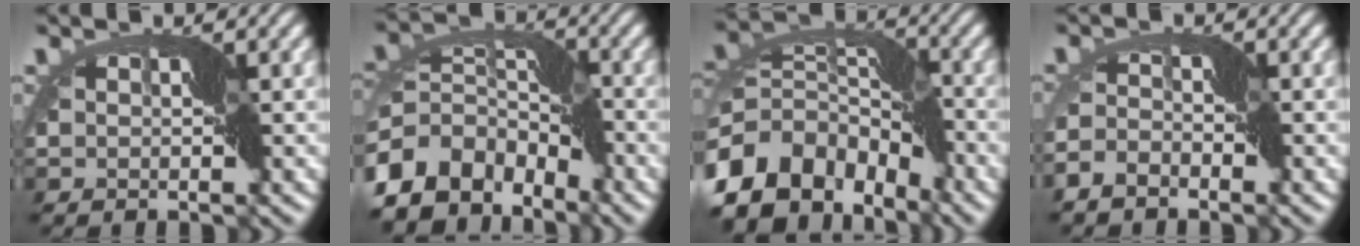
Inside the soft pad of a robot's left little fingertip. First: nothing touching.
{"total": 11.0, "force": [-5.7, 7.2, 5.9], "torque": [-0.124, 0.010, -0.120]}
{"total": 14.0, "force": [-7.1, 9.0, 8.0], "torque": [-0.185, 0.008, -0.136]}
{"total": 2.9, "force": [-2.4, 1.2, 1.1], "torque": [-0.034, 0.004, -0.059]}